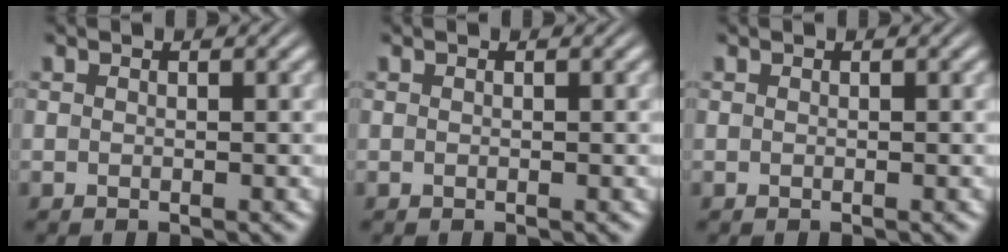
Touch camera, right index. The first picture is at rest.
{"total": 0.0}
{"total": 0.0}